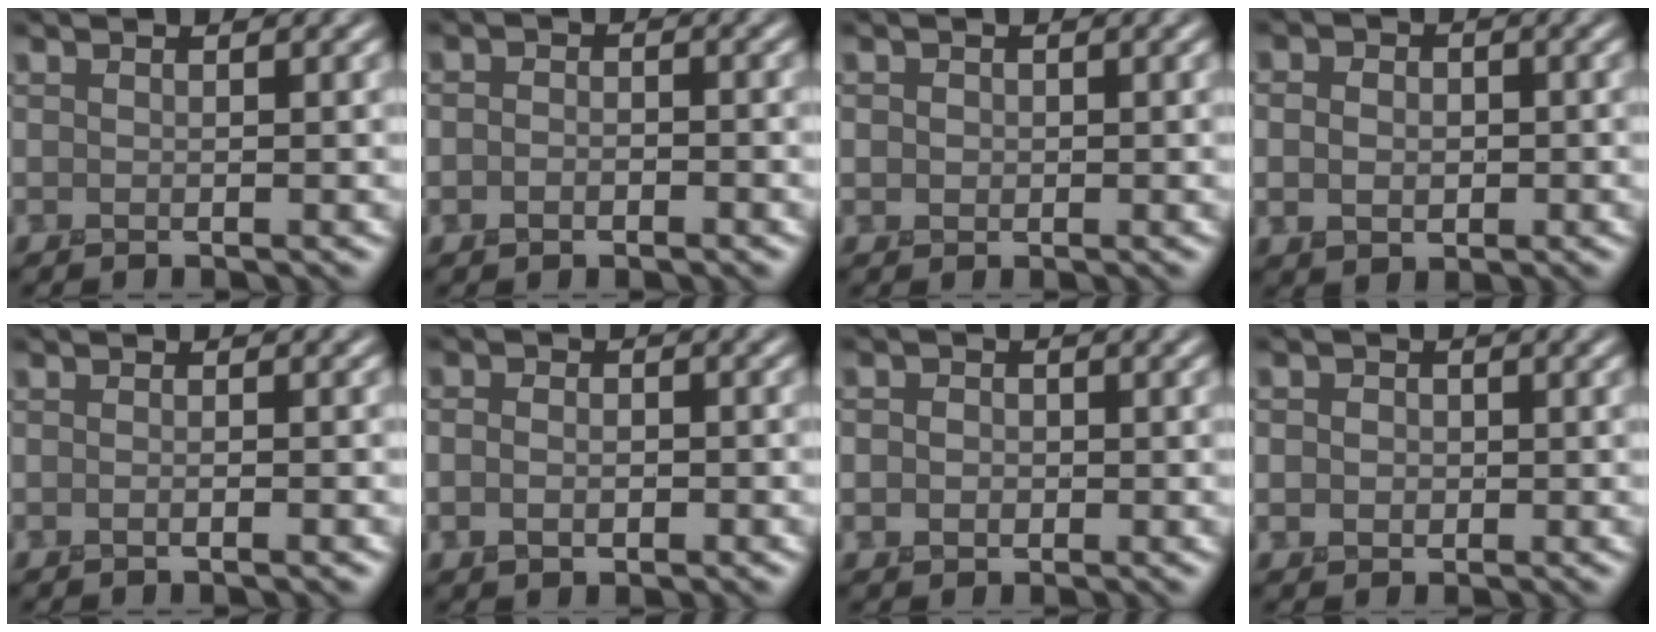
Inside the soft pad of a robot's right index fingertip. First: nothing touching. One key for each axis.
{"total": 1.6, "fx": -0.6, "fy": 1.2, "fz": 0.9, "tx": -0.010, "ty": -0.001, "tz": -0.013}
{"total": 0.9, "fx": 0.1, "fy": 0.9, "fz": 0.3, "tx": -0.001, "ty": 0.000, "tz": 0.000}
{"total": 3.4, "fx": 0.0, "fy": 2.8, "fz": 1.9, "tx": -0.027, "ty": 0.004, "tz": -0.017}
{"total": 1.7, "fx": -0.4, "fy": 0.7, "fz": 1.5, "tx": 0.004, "ty": -0.003, "tz": -0.017}
{"total": 2.3, "fx": -0.5, "fy": 1.7, "fz": 1.5, "tx": -0.017, "ty": -0.002, "tz": -0.011}
{"total": 2.0, "fx": 0.0, "fy": 1.7, "fz": 1.0, "tx": -0.005, "ty": 0.005, "tz": -0.013}
{"total": 2.2, "fx": 0.3, "fy": 1.9, "fz": 1.0, "tx": -0.005, "ty": 0.012, "tz": -0.011}